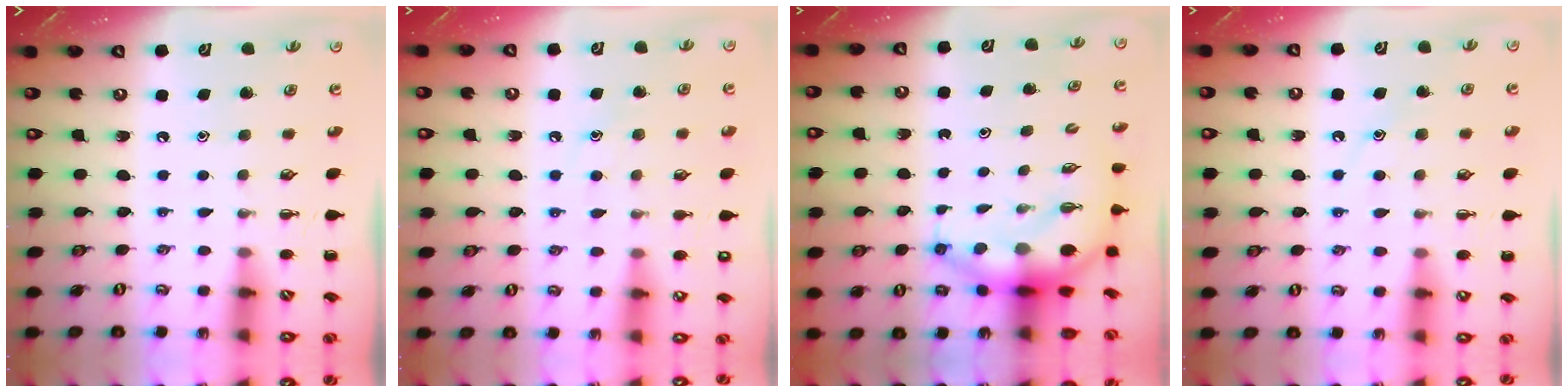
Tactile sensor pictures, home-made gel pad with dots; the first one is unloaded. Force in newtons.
{"total": 8.8, "press": 8.7, "slide": 1.6}
{"total": 7.0, "press": 6.9, "slide": 1.6}
{"total": 9.1, "press": 9.0, "slide": 1.4}